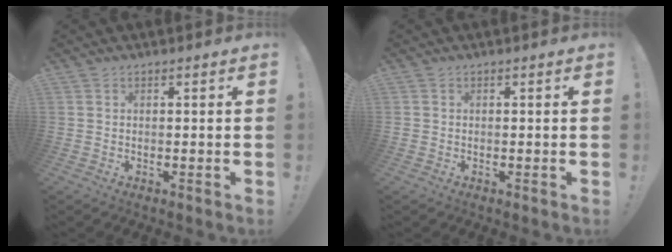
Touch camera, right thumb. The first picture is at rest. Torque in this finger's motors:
{"motor_torque": [-0.08, -0.09, 0.39, 0.36, 0.00]}